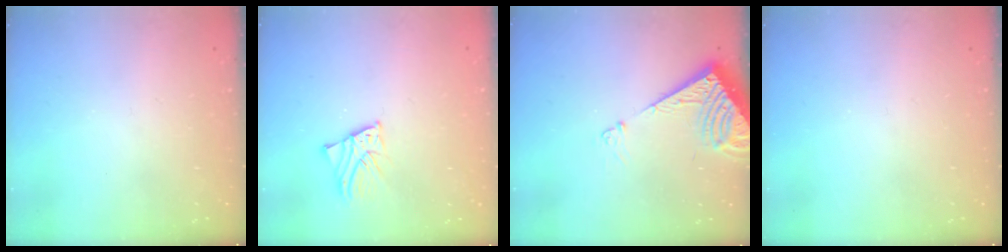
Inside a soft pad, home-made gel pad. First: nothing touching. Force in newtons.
{"total": 2.3, "press": 2.3, "slide": 0.3}
{"total": 7.7, "press": 7.7, "slide": 0.7}
{"total": 0.0}